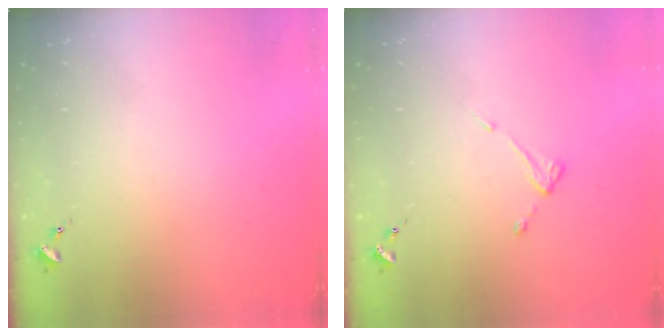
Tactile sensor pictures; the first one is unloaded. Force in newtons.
{"total": 3.8, "press": 3.8, "slide": 0.4}